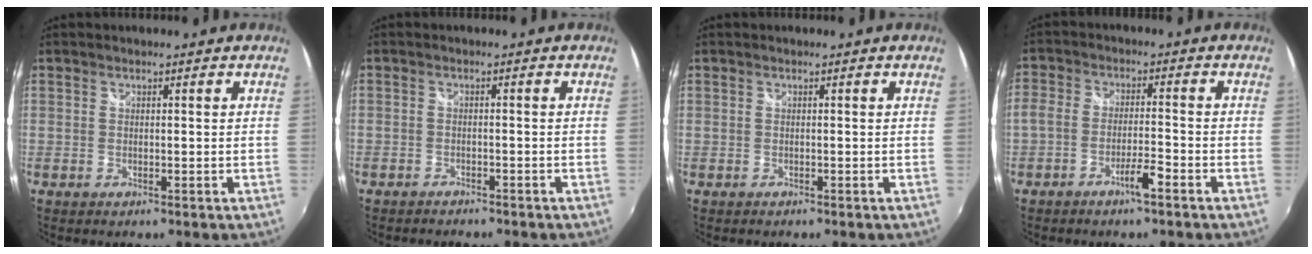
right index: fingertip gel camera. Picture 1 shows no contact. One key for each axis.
{"total": 2.9, "fx": -2.7, "fy": 0.8, "fz": 0.7, "tx": -0.026, "ty": -0.003, "tz": -0.042}
{"total": 0.5, "fx": -0.4, "fy": 0.4, "fz": -0.1, "tx": -0.001, "ty": 0.000, "tz": -0.007}
{"total": 4.9, "fx": -3.3, "fy": 0.8, "fz": 3.5, "tx": -0.078, "ty": 0.003, "tz": -0.064}